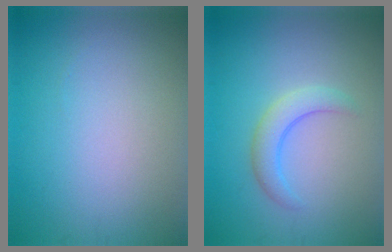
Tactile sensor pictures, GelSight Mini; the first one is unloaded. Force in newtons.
{"total": 2.6, "press": 2.6, "slide": 0.2}